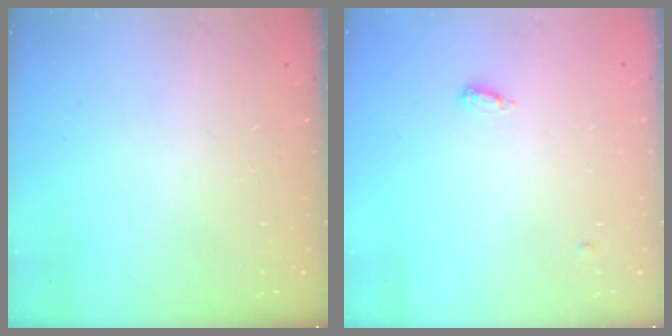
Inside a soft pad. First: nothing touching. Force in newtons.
{"total": 4.0, "press": 3.9, "slide": 0.7}